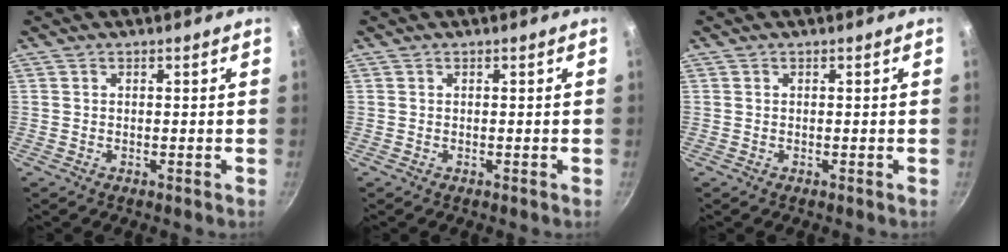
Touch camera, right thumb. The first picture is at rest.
{"total": 0.0}
{"total": 0.0}